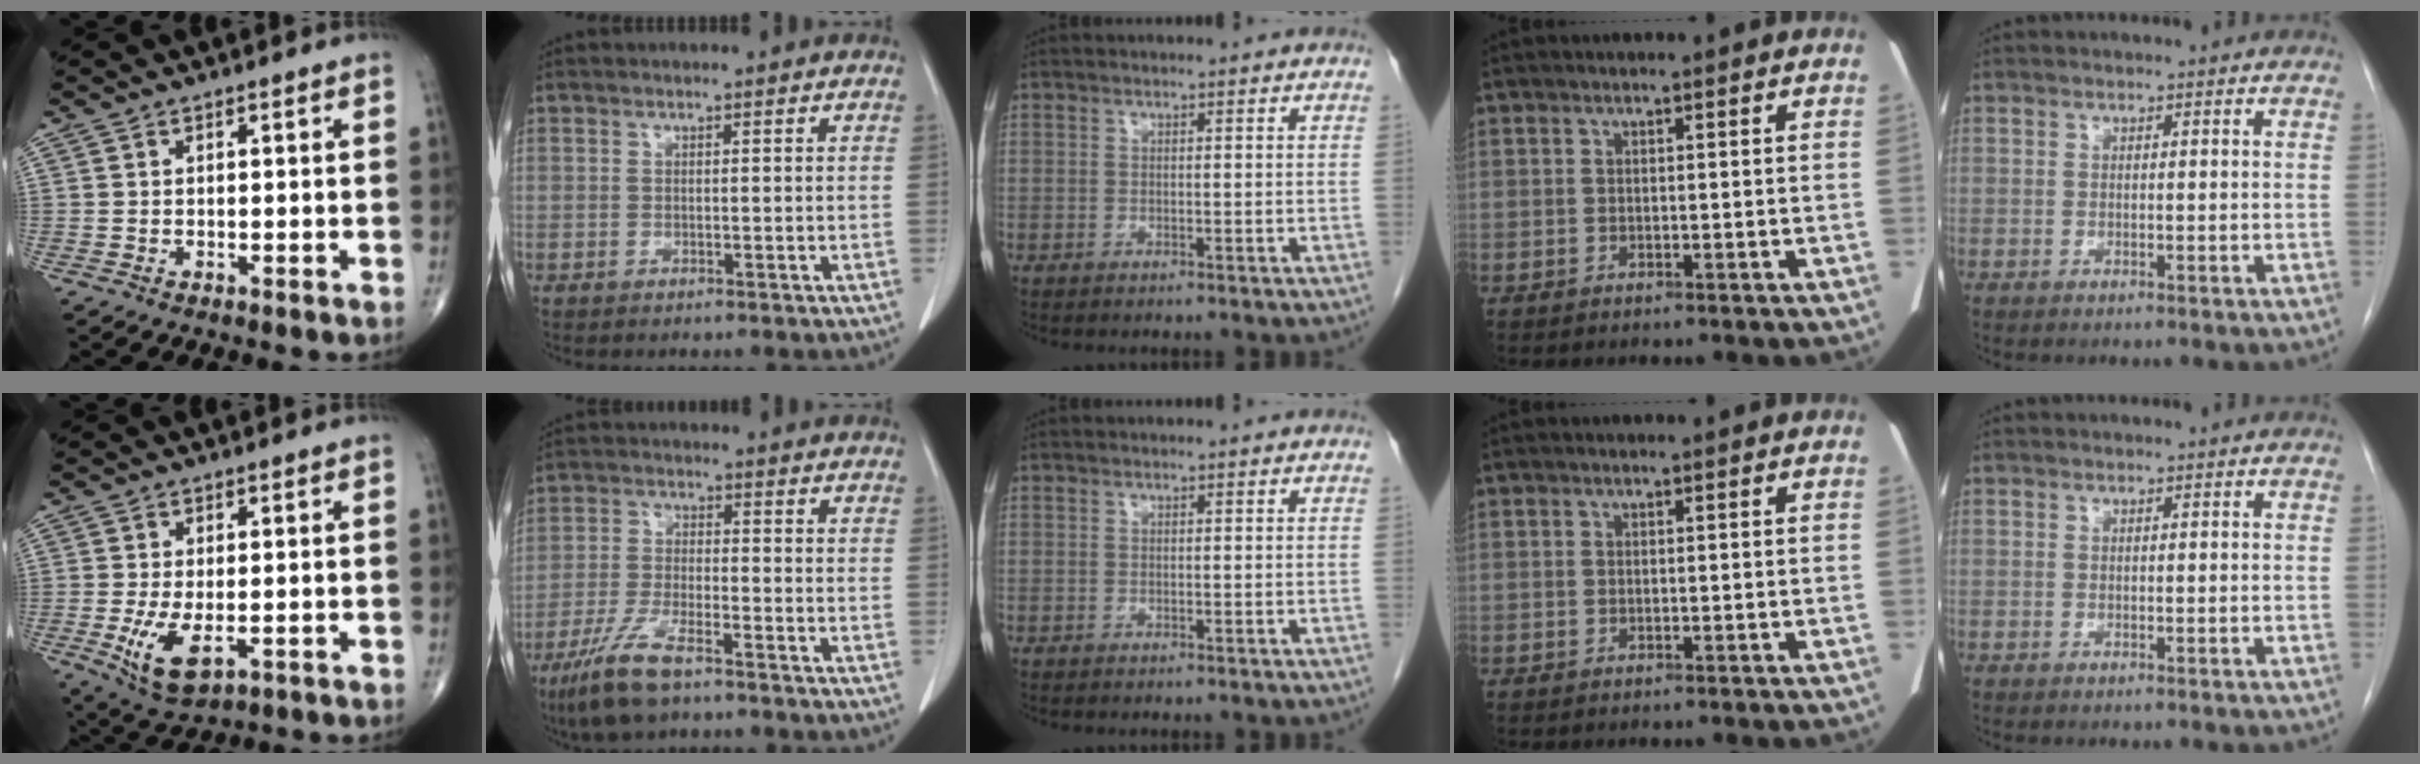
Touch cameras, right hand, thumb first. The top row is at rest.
{"thumb": {"total": 7.4, "force": [-1.9, 3.6, 6.2], "torque": [-0.120, -0.015, -0.024]}, "index": {"total": 8.7, "force": [-6.1, 1.6, 6.0], "torque": [-0.130, -0.019, -0.116]}}